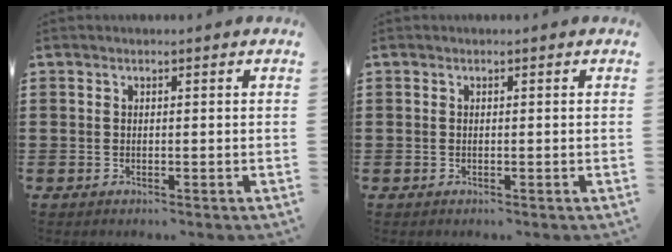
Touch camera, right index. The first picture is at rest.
{"total": 0.0}